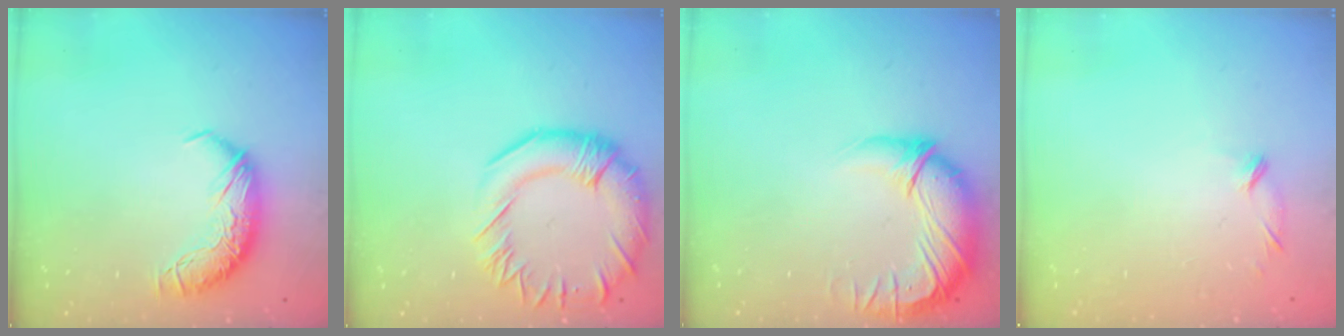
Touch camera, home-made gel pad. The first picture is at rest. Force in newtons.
{"total": 7.6, "press": 7.3, "slide": 1.9}
{"total": 2.9, "press": 0.1, "slide": 2.9}
{"total": 7.8, "press": 7.8, "slide": 0.7}